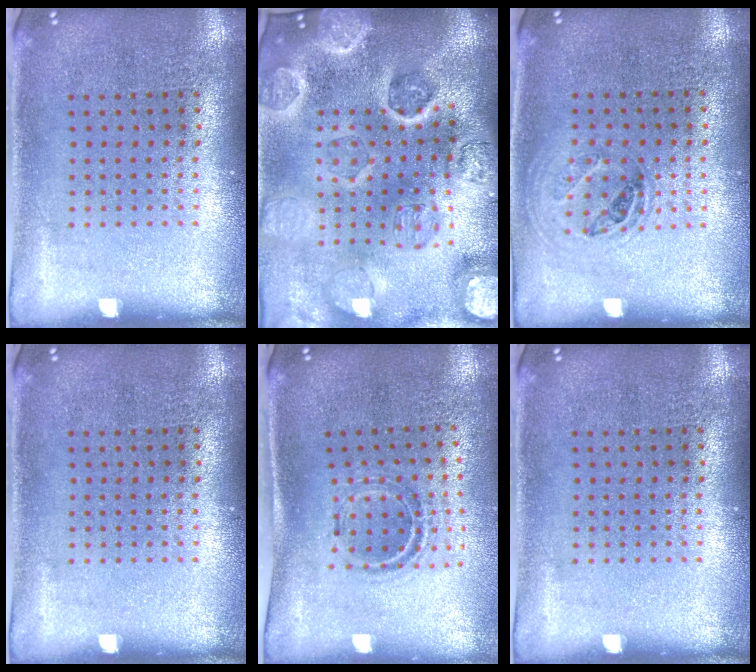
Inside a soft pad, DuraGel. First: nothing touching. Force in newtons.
{"total": 5.0, "press": 4.4, "slide": 2.4}
{"total": 1.0, "press": 0.9, "slide": 0.4}
{"total": 0.0}
{"total": 0.9, "press": 0.9, "slide": 0.3}
{"total": 0.0}